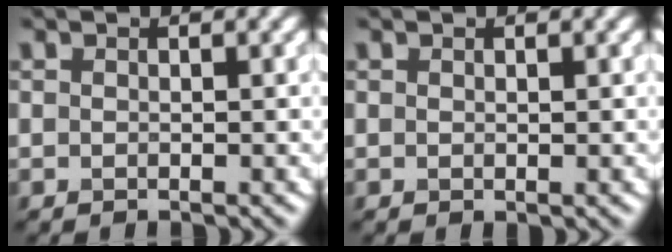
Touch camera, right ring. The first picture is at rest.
{"total": 0.0}